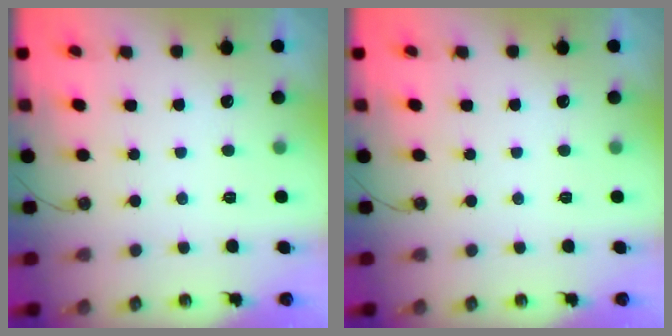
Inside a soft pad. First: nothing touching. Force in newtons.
{"total": 0.0}